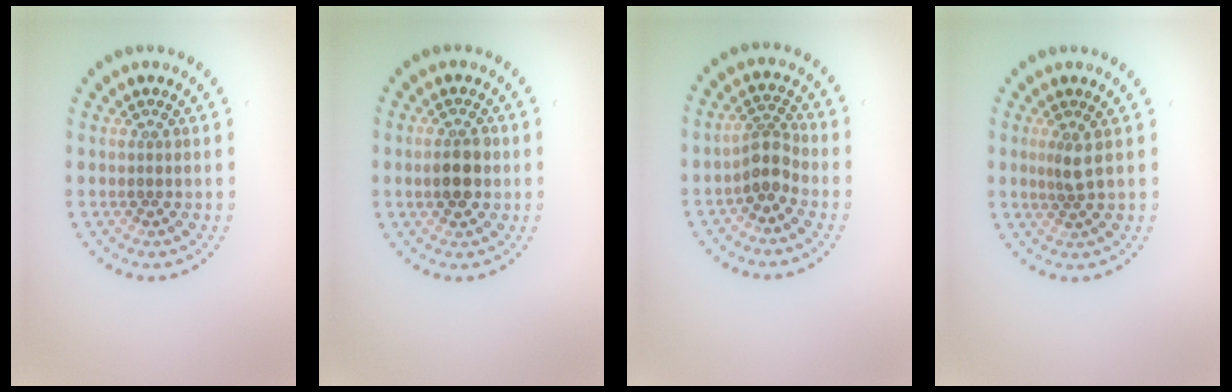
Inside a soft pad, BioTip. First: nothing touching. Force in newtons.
{"total": 2.8, "press": 2.8, "slide": 0.2}
{"total": 2.5, "press": 2.0, "slide": 1.5}
{"total": 1.3, "press": 1.0, "slide": 0.8}